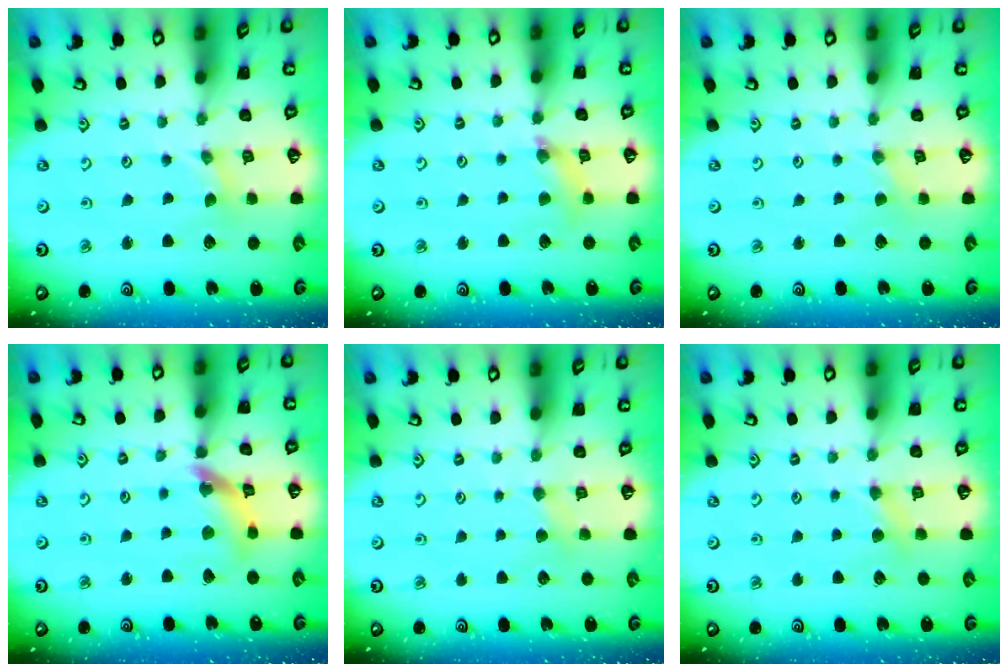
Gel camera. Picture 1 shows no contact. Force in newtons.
{"total": 5.5, "press": 5.5, "slide": 0.6}
{"total": 0.0}
{"total": 11.8, "press": 11.7, "slide": 1.4}
{"total": 2.8, "press": 2.8, "slide": 0.5}
{"total": 4.5, "press": 4.5, "slide": 0.7}